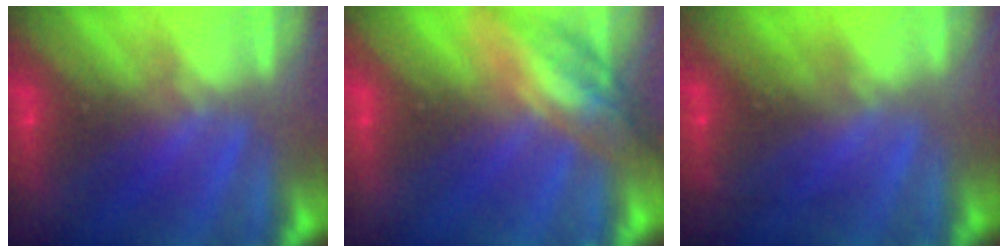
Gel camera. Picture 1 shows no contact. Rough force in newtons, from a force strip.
{"total": 2.7}
{"total": 2.4}